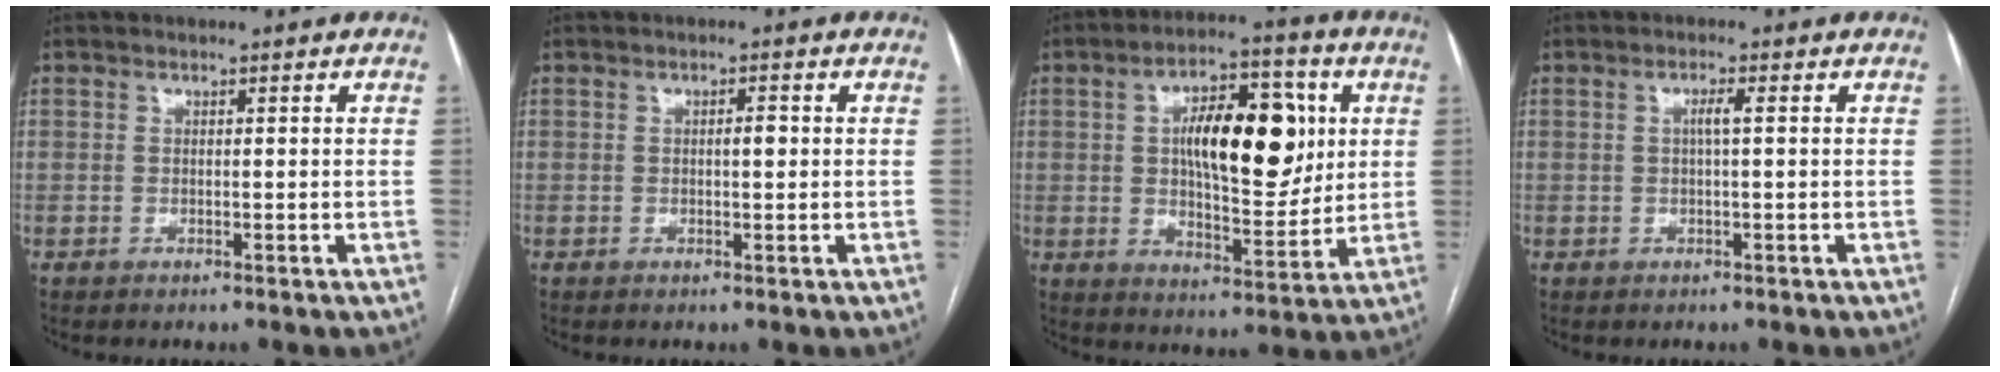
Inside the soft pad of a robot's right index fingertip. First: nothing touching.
{"total": 1.5, "force": [0.1, 0.4, 1.5], "torque": [-0.024, 0.003, 0.001]}
{"total": 15.4, "force": [3.2, 5.9, 13.8], "torque": [-0.219, 0.021, 0.053]}
{"total": 1.7, "force": [0.2, -0.1, 1.7], "torque": [-0.031, 0.003, 0.002]}